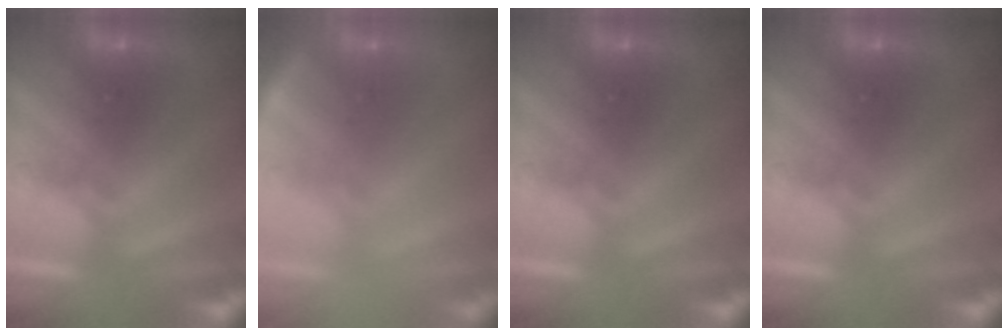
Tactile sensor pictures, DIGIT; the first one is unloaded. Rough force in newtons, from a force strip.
{"total": 2.4}
{"total": 0.0}
{"total": 0.0}